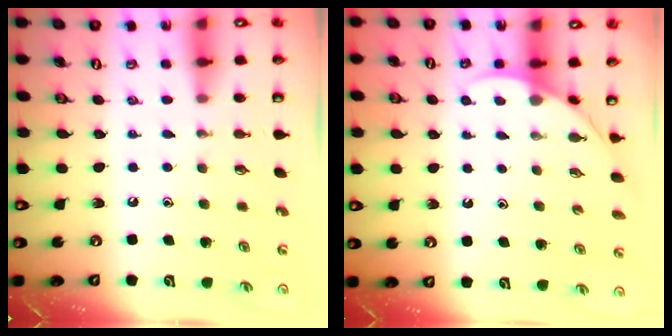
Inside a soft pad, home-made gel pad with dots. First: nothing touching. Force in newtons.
{"total": 3.5, "press": 3.5, "slide": 0.4}